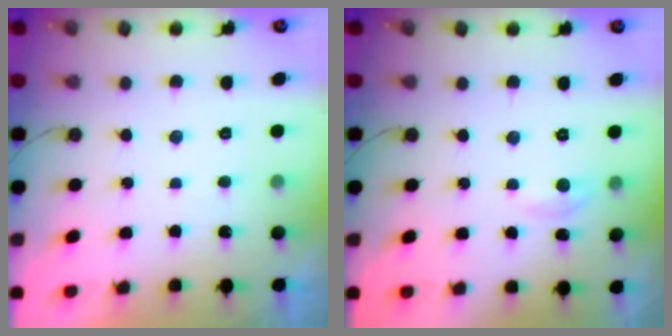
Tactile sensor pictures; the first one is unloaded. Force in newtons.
{"total": 2.8, "press": 2.8, "slide": 0.4}